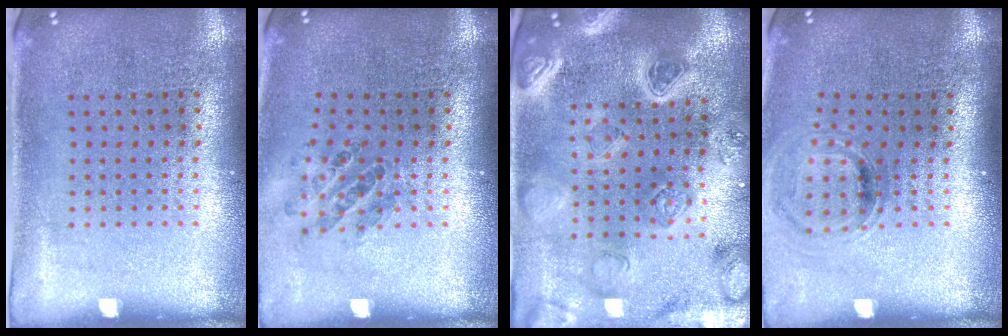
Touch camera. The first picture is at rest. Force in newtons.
{"total": 0.9, "press": 0.9, "slide": 0.0}
{"total": 2.9, "press": 2.9, "slide": 0.7}
{"total": 0.9, "press": 0.8, "slide": 0.3}